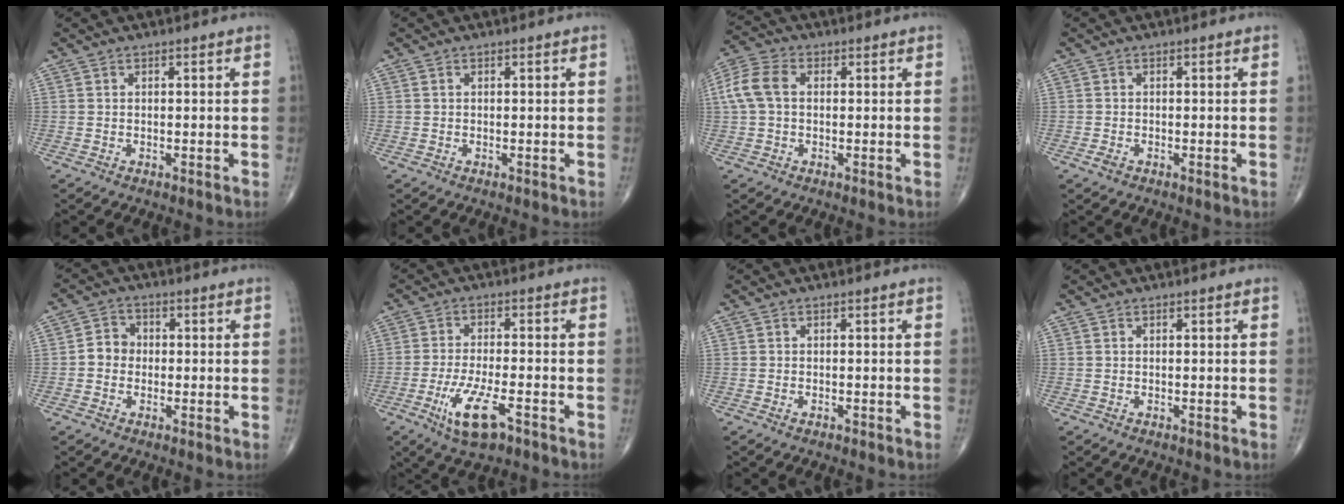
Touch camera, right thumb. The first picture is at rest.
{"total": 0.0}
{"total": 7.1, "force": [0.8, 4.8, 5.2], "torque": [-0.122, 0.023, 0.011]}
{"total": 1.3, "force": [-0.5, 0.6, 0.9], "torque": [-0.022, -0.004, -0.013]}
{"total": 4.1, "force": [-0.5, 3.7, 1.8], "torque": [-0.014, 0.014, -0.019]}
{"total": 9.1, "force": [-4.4, 2.8, 7.4], "torque": [-0.147, 0.005, -0.073]}
{"total": 0.5, "force": [-0.3, 0.3, 0.3], "torque": [-0.007, 0.003, -0.005]}
{"total": 0.0}